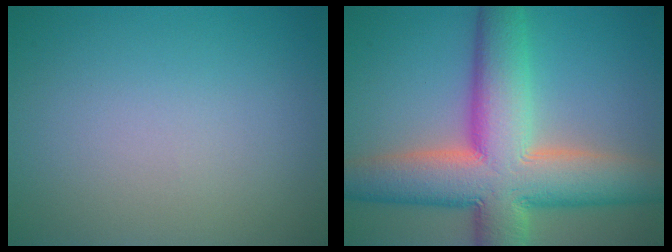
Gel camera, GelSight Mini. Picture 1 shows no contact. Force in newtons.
{"total": 12.9, "press": 12.8, "slide": 0.7}